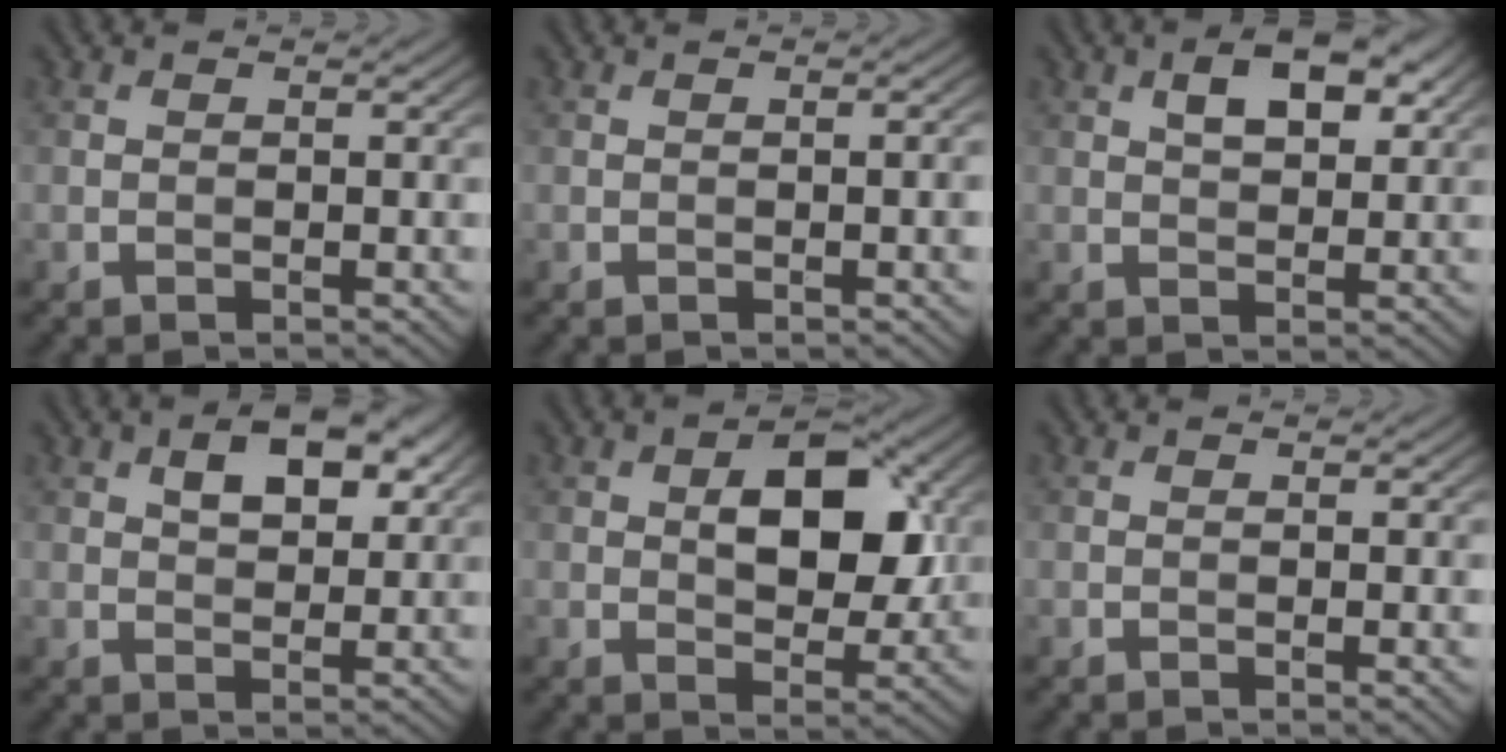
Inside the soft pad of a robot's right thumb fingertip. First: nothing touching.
{"total": 1.5, "force": [-0.1, 0.2, 1.5], "torque": [-0.021, 0.002, -0.002]}
{"total": 5.9, "force": [2.4, 2.9, 4.6], "torque": [-0.073, 0.003, 0.036]}
{"total": 6.5, "force": [2.7, 3.3, 4.9], "torque": [-0.076, 0.002, 0.041]}
{"total": 9.0, "force": [1.6, 5.1, 7.2], "torque": [-0.105, 0.005, 0.022]}
{"total": 0.5, "force": [0.0, 0.0, 0.5], "torque": [-0.009, -0.002, -0.001]}